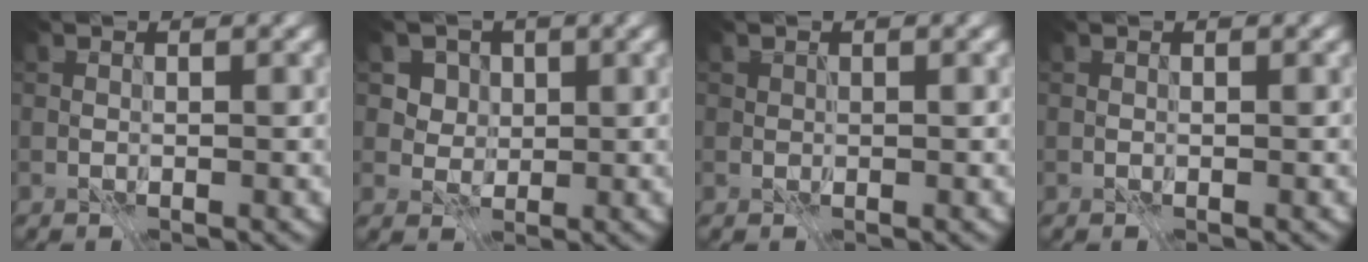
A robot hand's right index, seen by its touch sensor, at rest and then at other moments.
{"total": 5.6, "force": [3.2, 4.2, 1.9], "torque": [-0.028, 0.006, 0.040]}
{"total": 0.6, "force": [0.3, 0.5, 0.0], "torque": [0.005, -0.003, 0.003]}
{"total": 0.0}